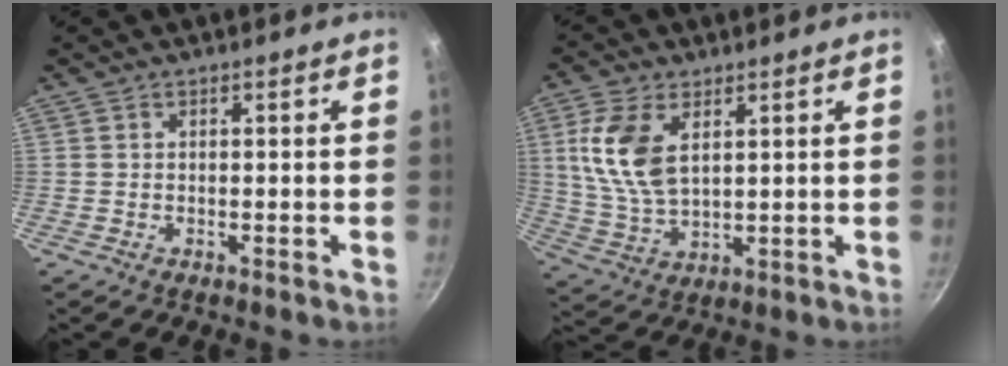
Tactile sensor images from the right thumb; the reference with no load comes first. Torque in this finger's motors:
{"motor_torque": [-0.28, 0.25, 1.11, 0.26, 0.05]}